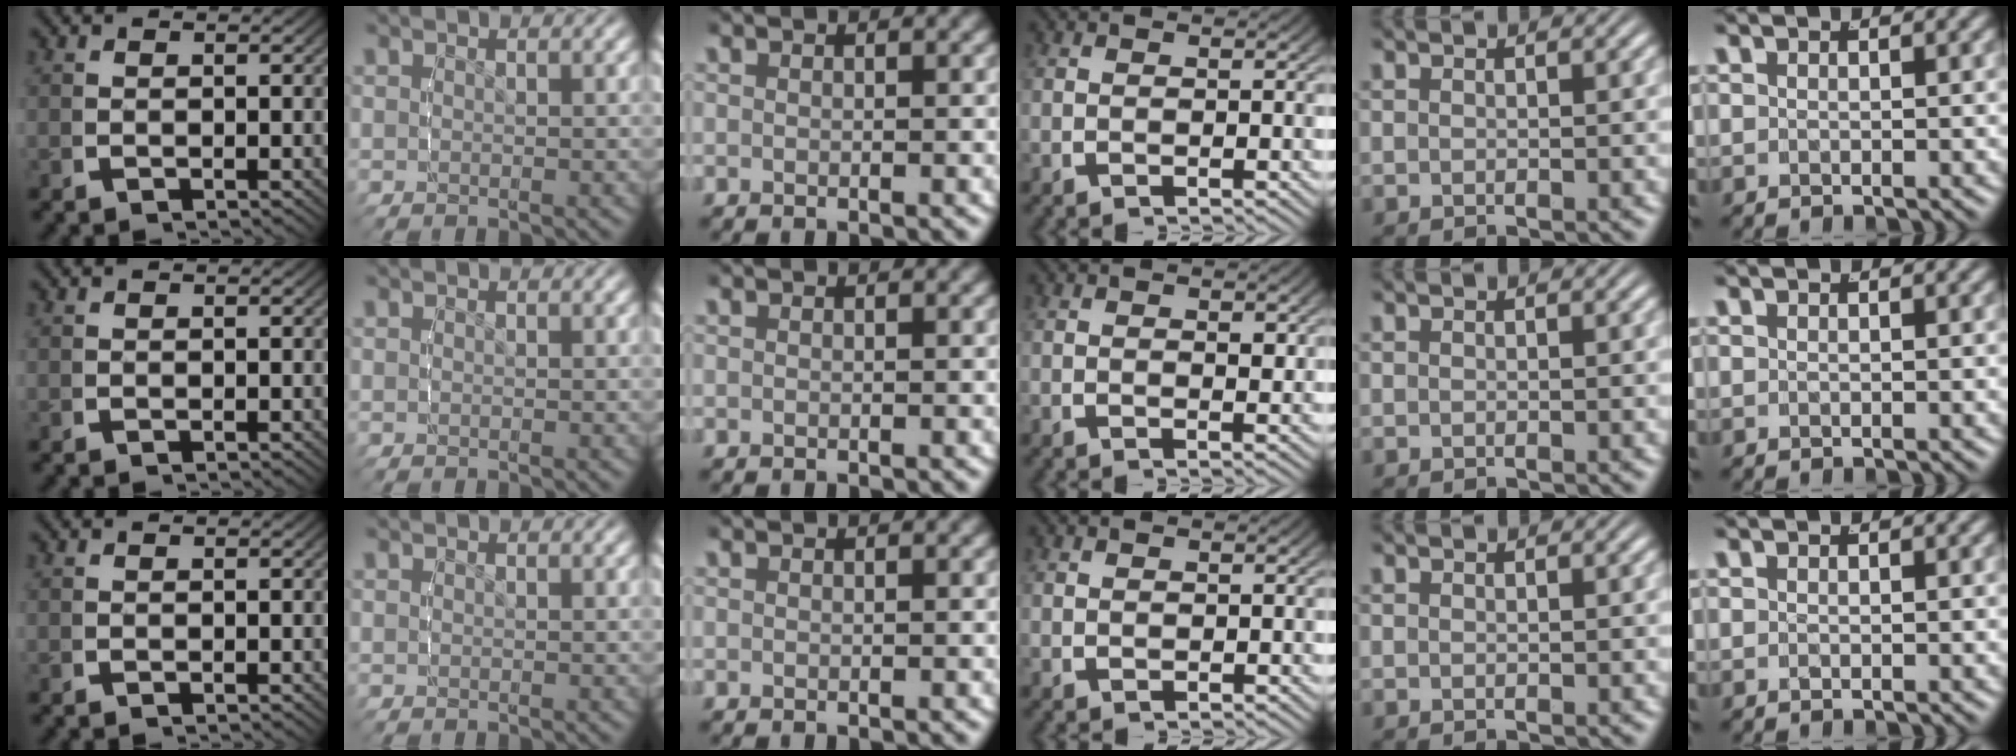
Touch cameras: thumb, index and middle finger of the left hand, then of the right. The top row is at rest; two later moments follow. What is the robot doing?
{"motion": "lift_and_place", "object": "air blower"}